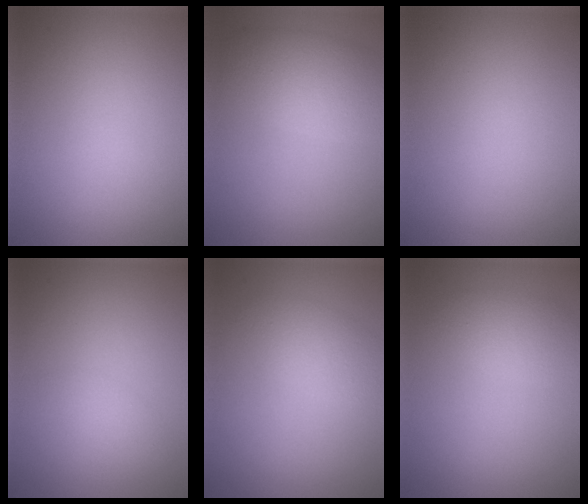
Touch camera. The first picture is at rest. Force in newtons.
{"total": 4.7, "press": 4.7, "slide": 0.1}
{"total": 0.0}
{"total": 1.0, "press": 1.0, "slide": 0.1}
{"total": 2.5, "press": 2.5, "slide": 0.0}
{"total": 2.6, "press": 2.6, "slide": 0.1}